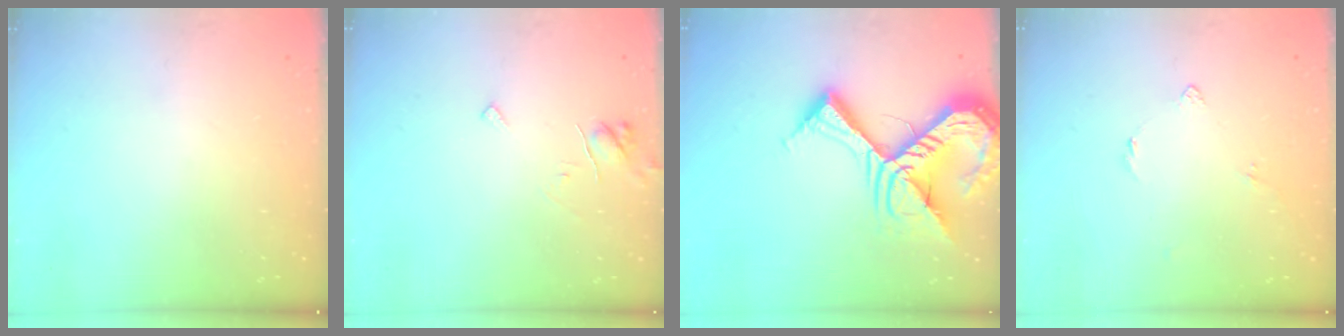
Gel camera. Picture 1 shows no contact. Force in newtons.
{"total": 4.5, "press": 4.5, "slide": 0.4}
{"total": 19.8, "press": 19.7, "slide": 2.3}
{"total": 2.6, "press": 2.5, "slide": 0.7}